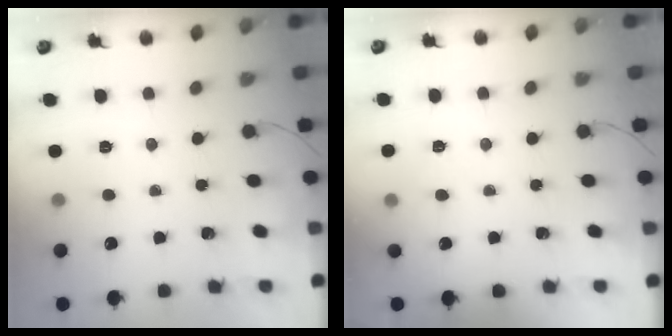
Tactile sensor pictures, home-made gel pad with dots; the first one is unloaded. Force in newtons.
{"total": 3.6, "press": 3.4, "slide": 1.1}